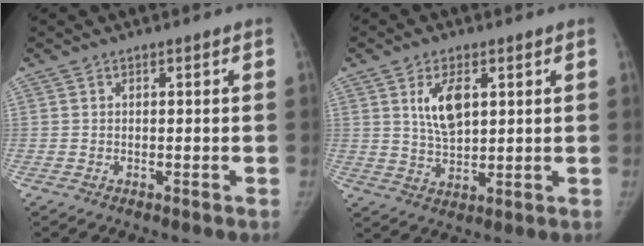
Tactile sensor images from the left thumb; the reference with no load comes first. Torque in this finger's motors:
{"motor_torque": [0.04, 0.04, 0.11, 0.15, 0.06]}